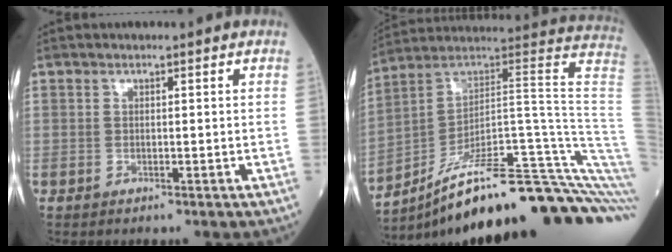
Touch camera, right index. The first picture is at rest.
{"total": 31.8, "force": [-20.9, 2.2, 23.9], "torque": [-0.192, 0.025, -0.303]}